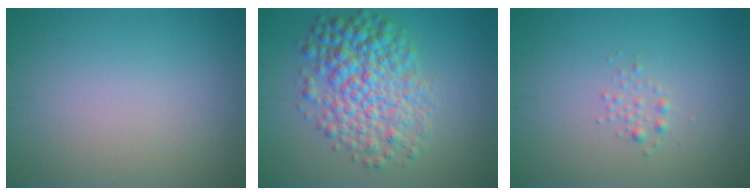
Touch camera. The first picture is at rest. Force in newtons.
{"total": 6.7, "press": 6.7, "slide": 0.1}
{"total": 0.9, "press": 0.9, "slide": 0.0}